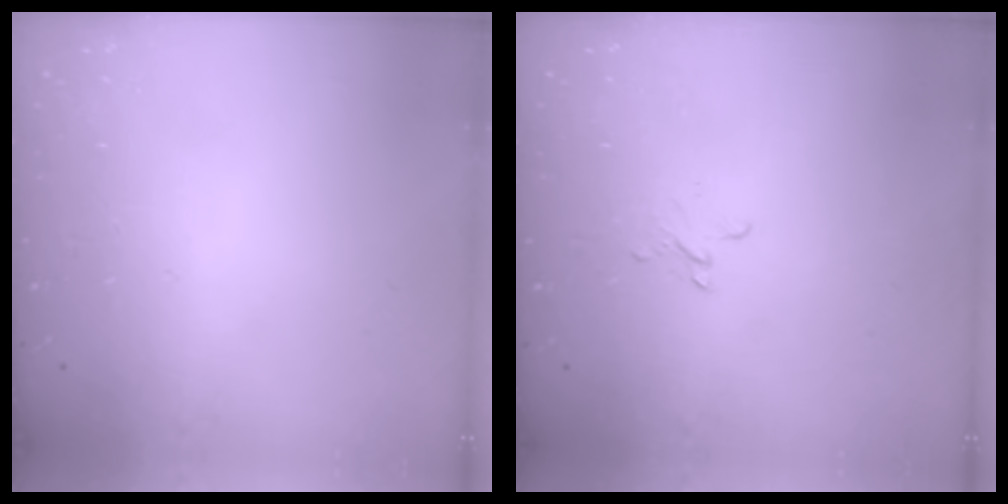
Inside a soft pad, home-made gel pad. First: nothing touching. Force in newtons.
{"total": 2.6, "press": 2.6, "slide": 0.2}